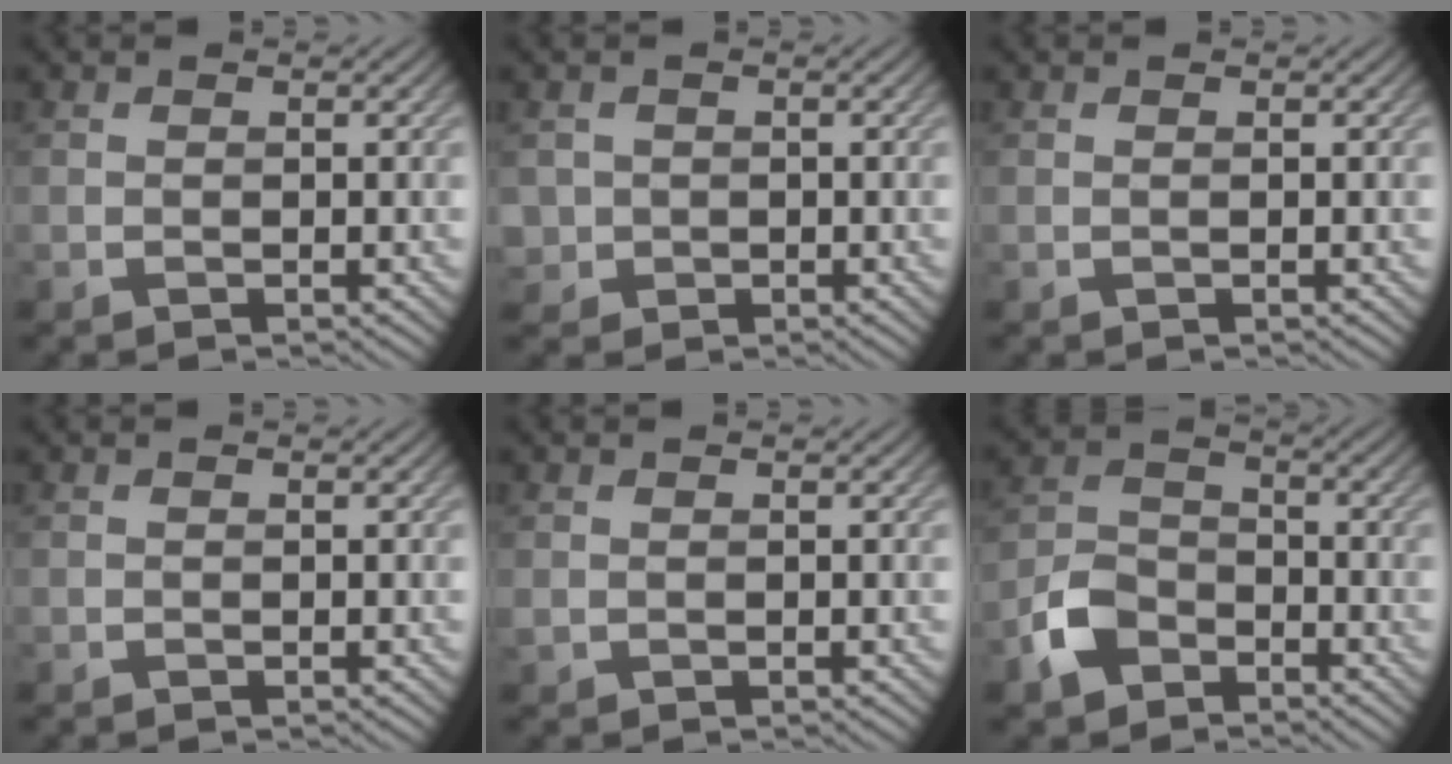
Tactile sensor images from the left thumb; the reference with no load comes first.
{"total": 2.0, "force": [-0.1, 2.0, 0.2], "torque": [-0.005, -0.005, -0.003]}
{"total": 0.0}
{"total": 0.0}
{"total": 0.6, "force": [0.1, 0.6, 0.3], "torque": [-0.010, -0.004, 0.001]}
{"total": 6.3, "force": [-3.7, 4.1, 3.0], "torque": [-0.075, 0.003, -0.089]}